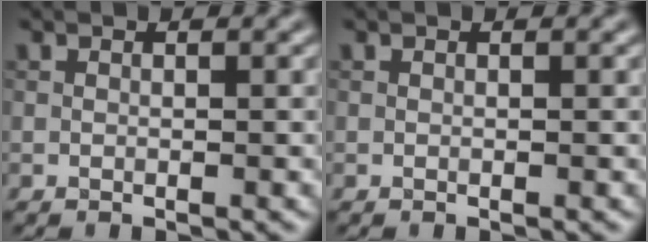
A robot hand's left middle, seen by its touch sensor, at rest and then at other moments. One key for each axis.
{"total": 0.0}